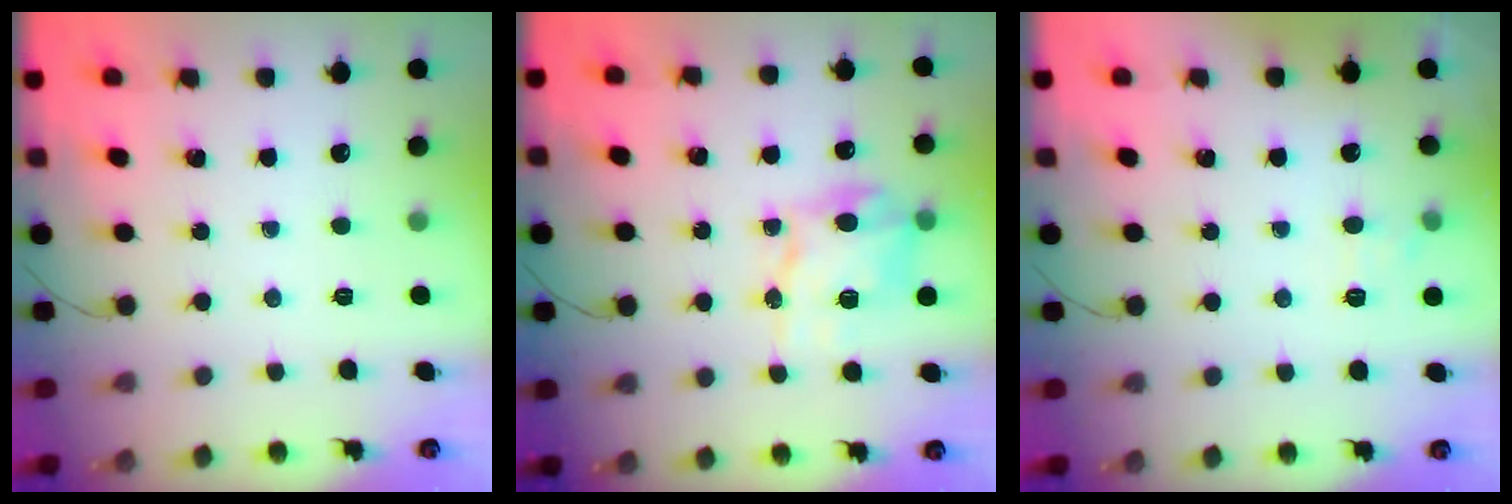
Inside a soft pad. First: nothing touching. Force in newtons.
{"total": 12.2, "press": 12.1, "slide": 0.5}
{"total": 7.0, "press": 6.8, "slide": 1.5}